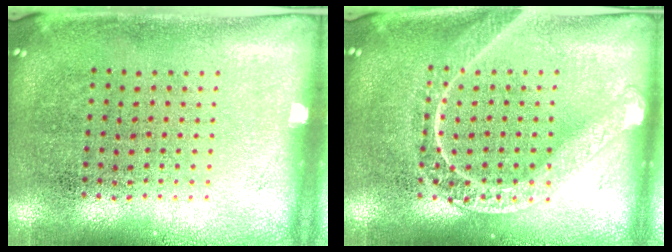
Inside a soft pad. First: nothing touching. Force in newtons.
{"total": 2.8, "press": 2.8, "slide": 0.4}